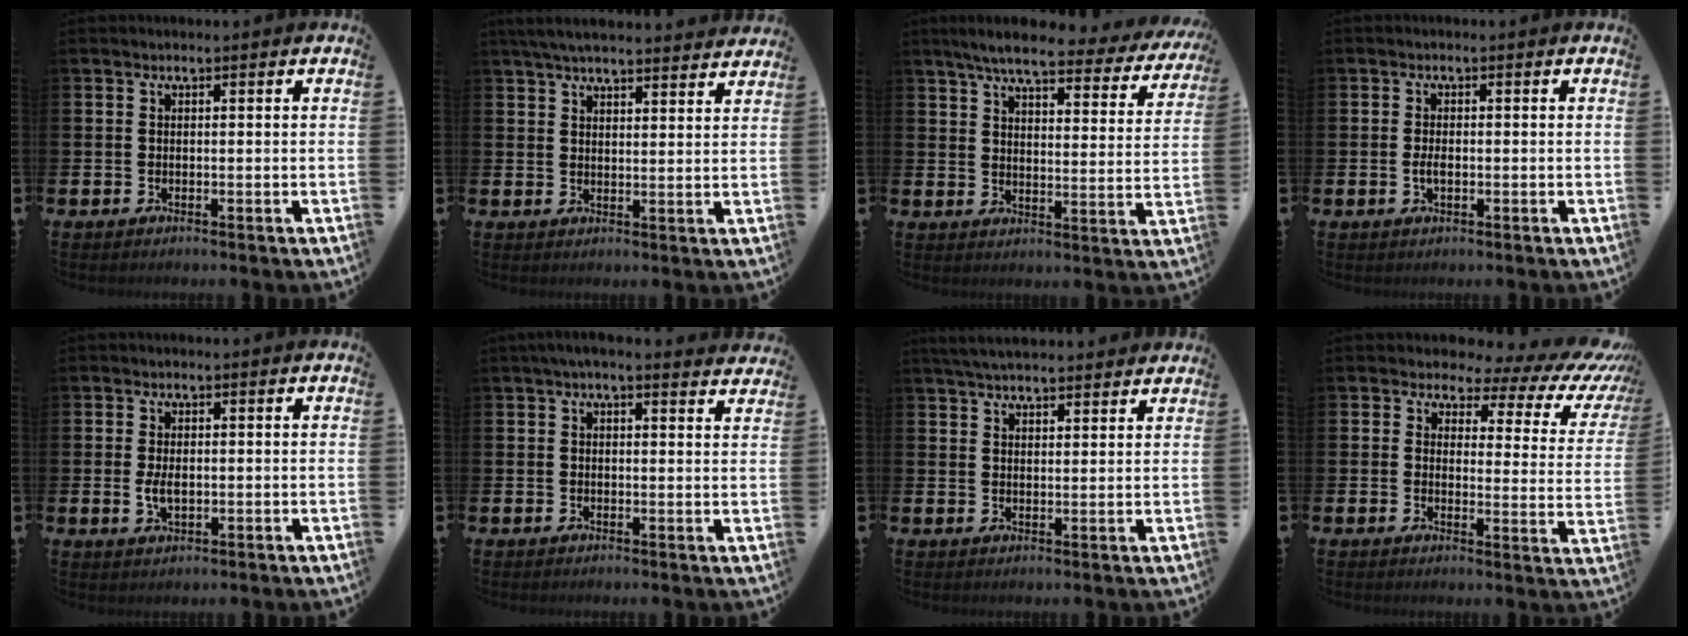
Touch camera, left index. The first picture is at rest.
{"total": 5.2, "force": [5.0, 0.4, 1.3], "torque": [-0.033, -0.020, 0.090]}
{"total": 6.6, "force": [5.7, 1.0, 3.1], "torque": [-0.069, -0.034, 0.092]}
{"total": 1.6, "force": [-0.2, 0.7, 1.4], "torque": [-0.027, 0.001, -0.005]}
{"total": 2.6, "force": [-0.1, 1.4, 2.1], "torque": [-0.034, 0.002, -0.004]}
{"total": 2.7, "force": [2.5, 0.2, 0.9], "torque": [-0.018, -0.007, 0.043]}
{"total": 4.3, "force": [4.1, 0.5, 0.9], "torque": [-0.031, -0.009, 0.079]}
{"total": 3.7, "force": [2.2, 2.6, 1.5], "torque": [-0.022, -0.030, 0.021]}